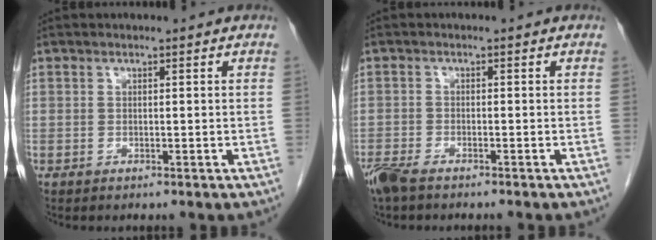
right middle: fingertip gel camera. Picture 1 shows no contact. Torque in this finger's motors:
{"motor_torque": [0.33, -0.22, 0.12, 0.04]}